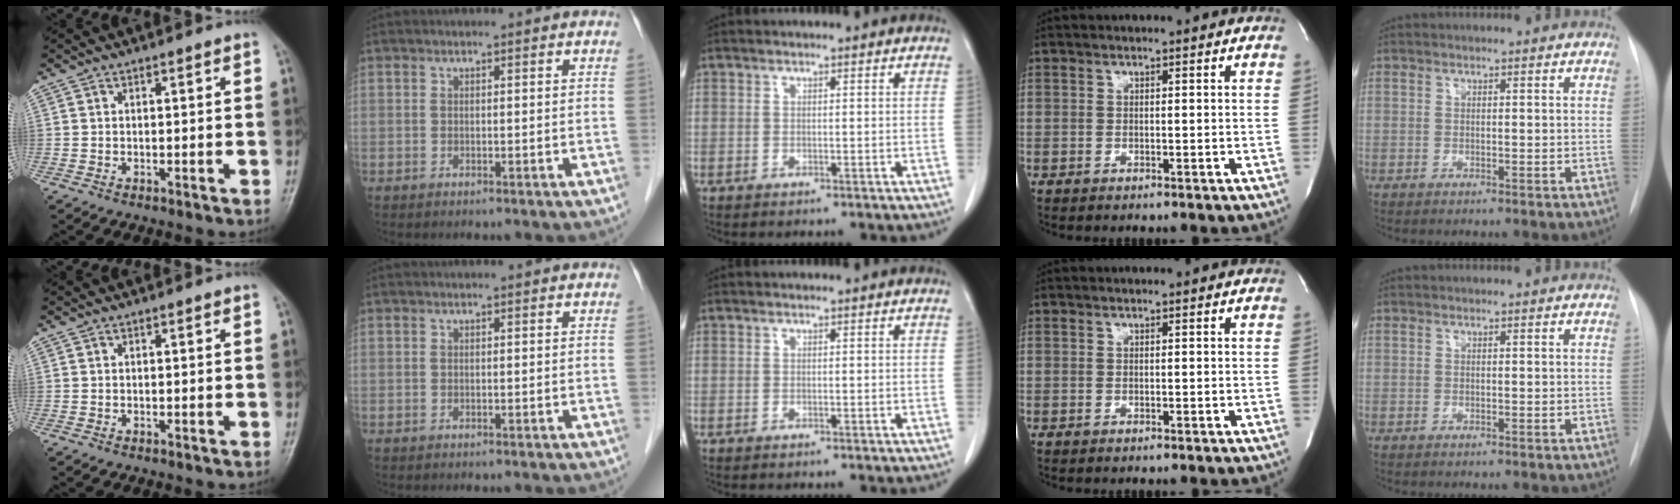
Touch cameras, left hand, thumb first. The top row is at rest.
{}